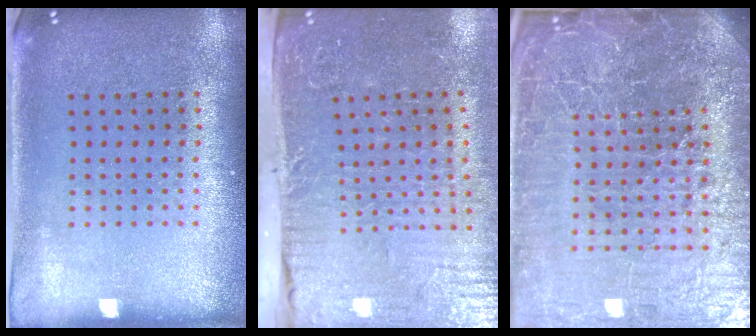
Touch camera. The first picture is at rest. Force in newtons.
{"total": 4.7, "press": 4.2, "slide": 2.3}
{"total": 7.7, "press": 6.7, "slide": 3.9}